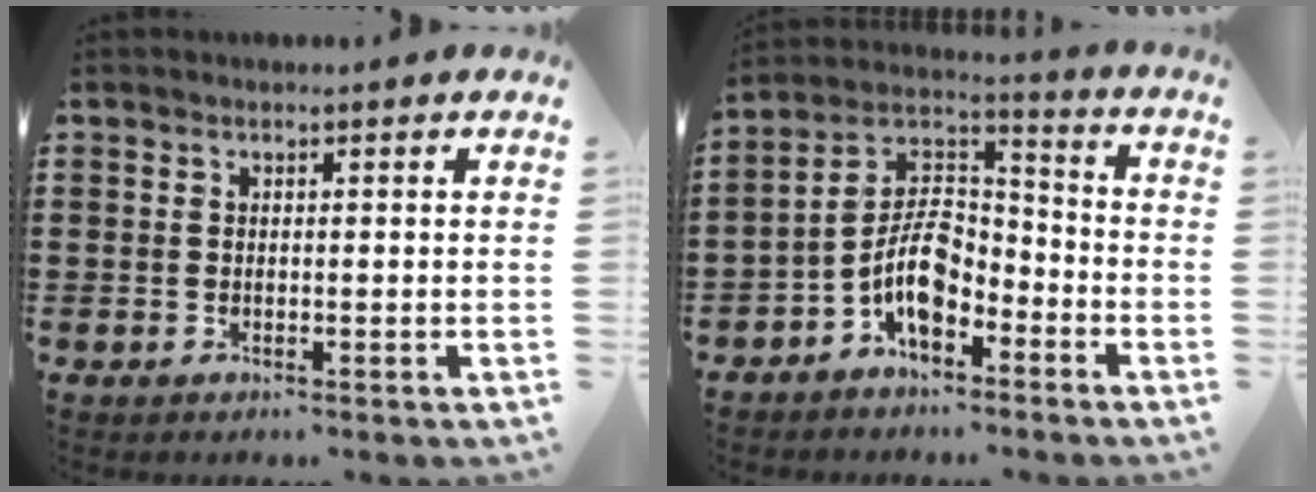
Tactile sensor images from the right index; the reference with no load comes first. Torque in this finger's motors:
{"motor_torque": [2.14, 0.00, 1.05, 0.21]}